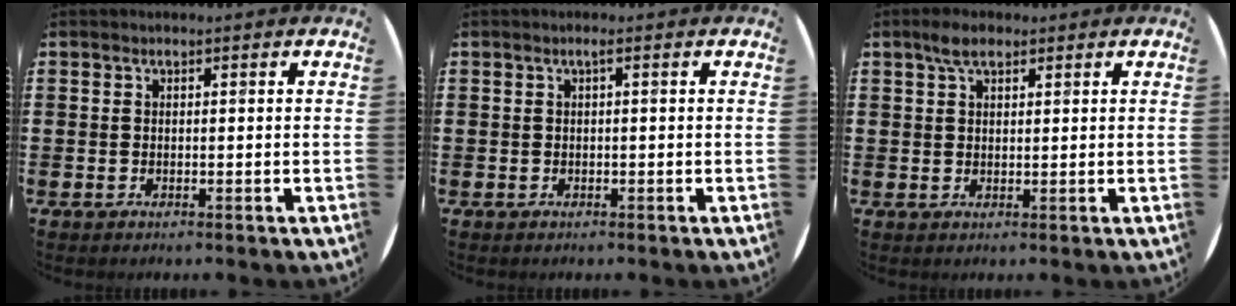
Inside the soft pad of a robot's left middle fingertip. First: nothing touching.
{"total": 0.0}
{"total": 3.2, "force": [2.2, 1.4, 1.9], "torque": [-0.026, 0.000, 0.036]}